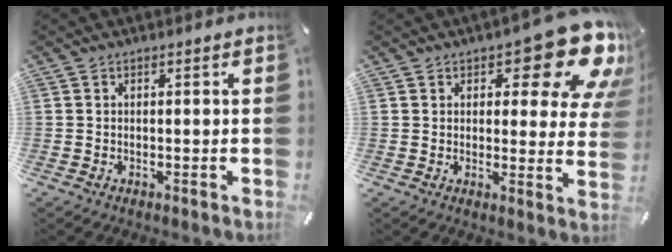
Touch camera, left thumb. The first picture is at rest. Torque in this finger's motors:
{"motor_torque": [2.50, 2.51, 1.40, -1.37, 0.09]}